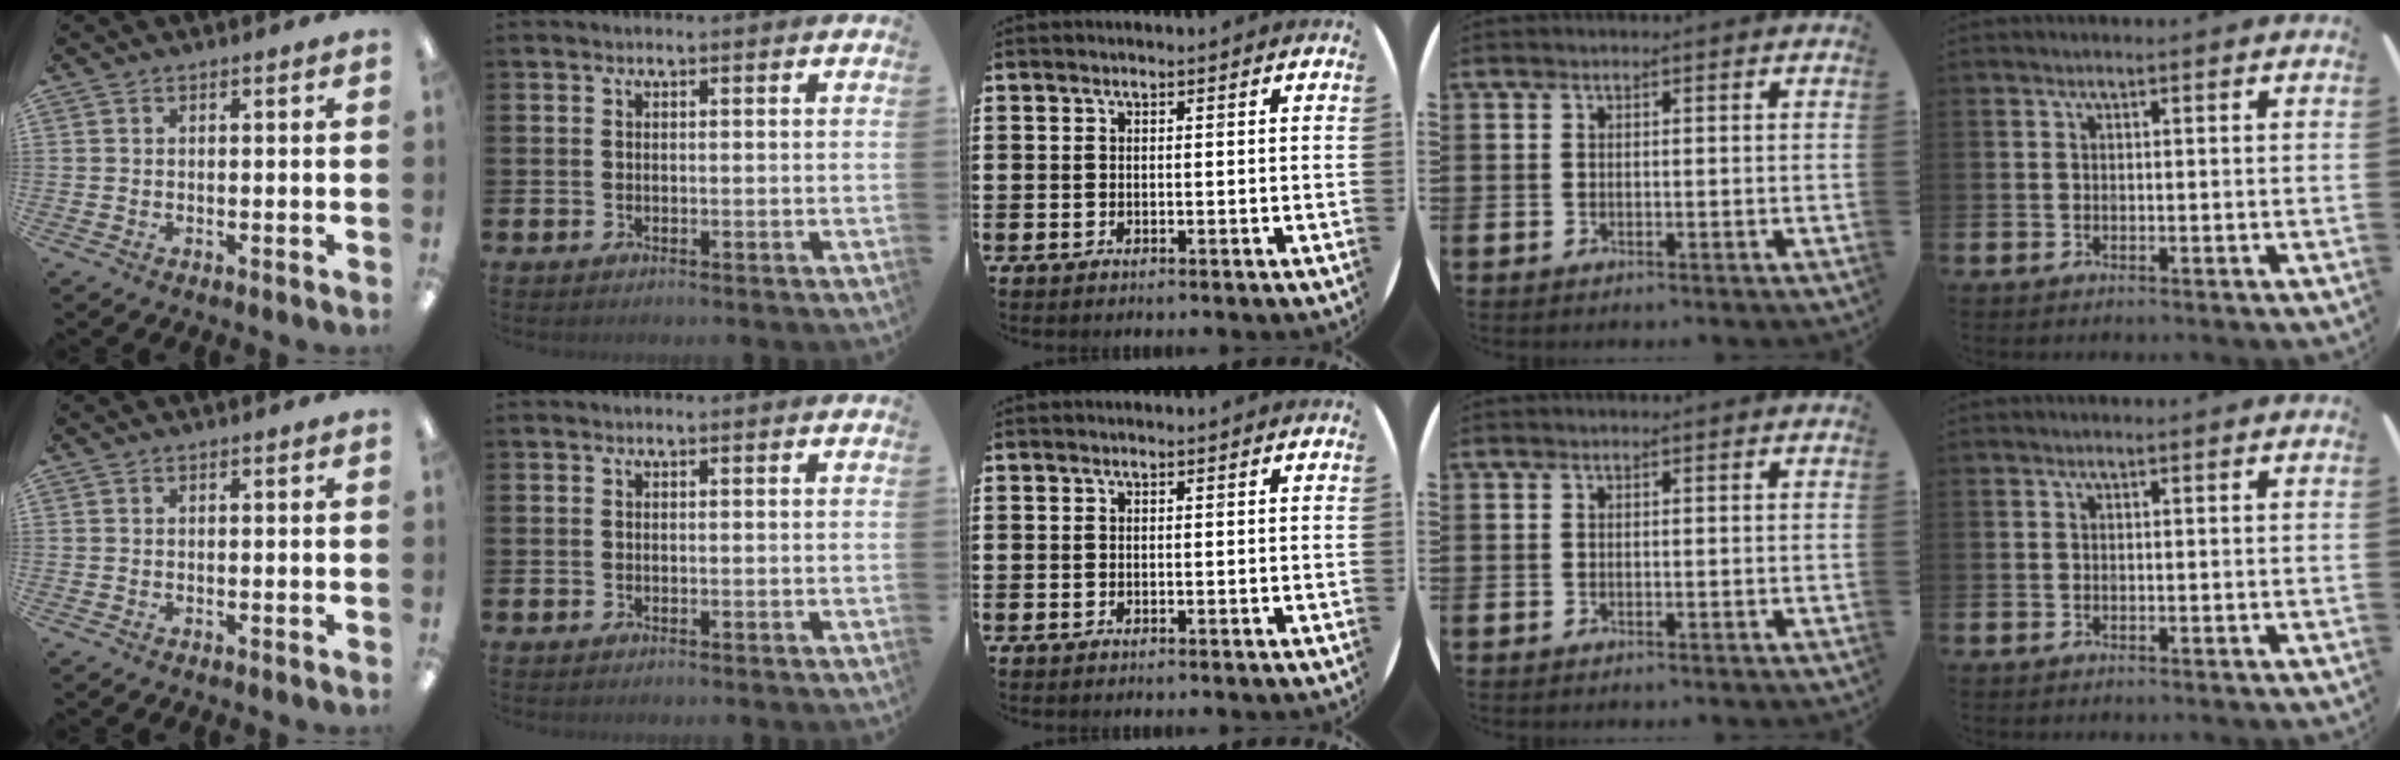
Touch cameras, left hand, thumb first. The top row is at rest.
{}